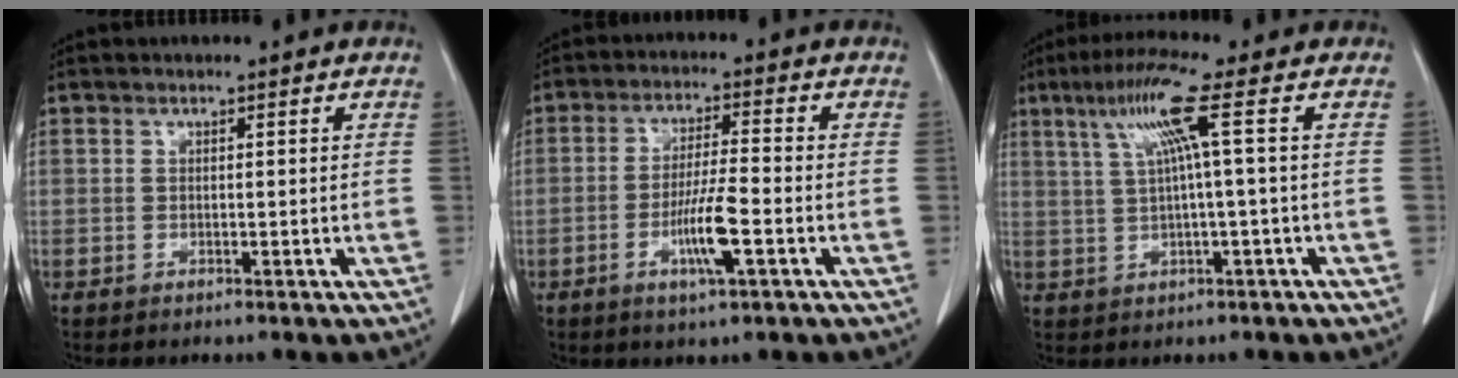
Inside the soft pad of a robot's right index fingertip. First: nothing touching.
{"total": 7.5, "force": [-2.8, 0.7, 7.0], "torque": [-0.132, -0.004, -0.050]}
{"total": 7.7, "force": [2.2, -1.0, 7.3], "torque": [-0.143, 0.024, 0.050]}